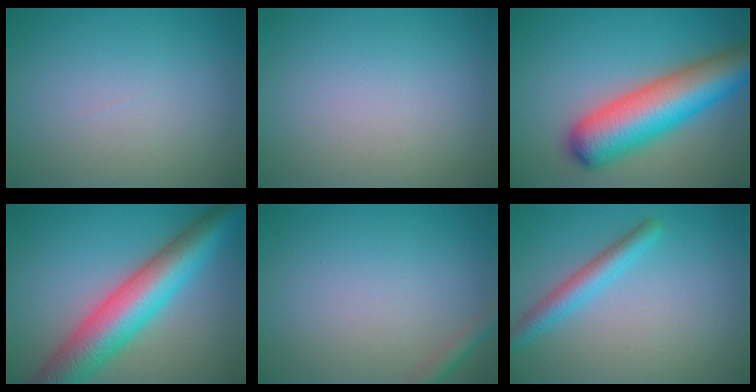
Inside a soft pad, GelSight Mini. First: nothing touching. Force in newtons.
{"total": 0.0}
{"total": 10.2, "press": 10.2, "slide": 0.3}
{"total": 10.1, "press": 10.1, "slide": 0.2}
{"total": 1.5, "press": 1.5, "slide": 0.0}
{"total": 2.8, "press": 2.8, "slide": 0.2}